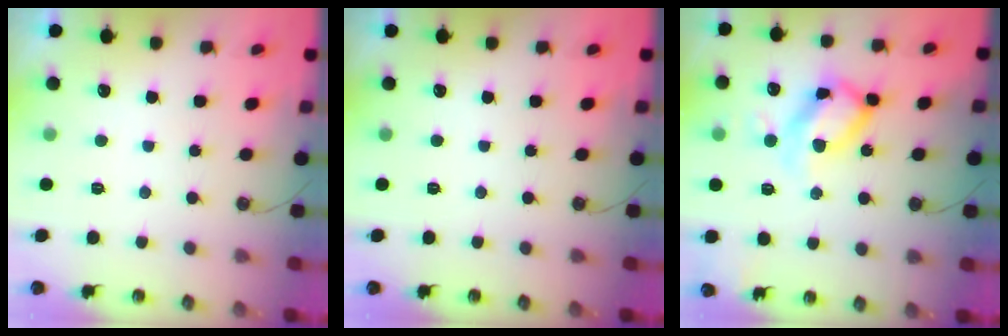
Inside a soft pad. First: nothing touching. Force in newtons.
{"total": 0.0}
{"total": 14.9, "press": 14.8, "slide": 1.3}